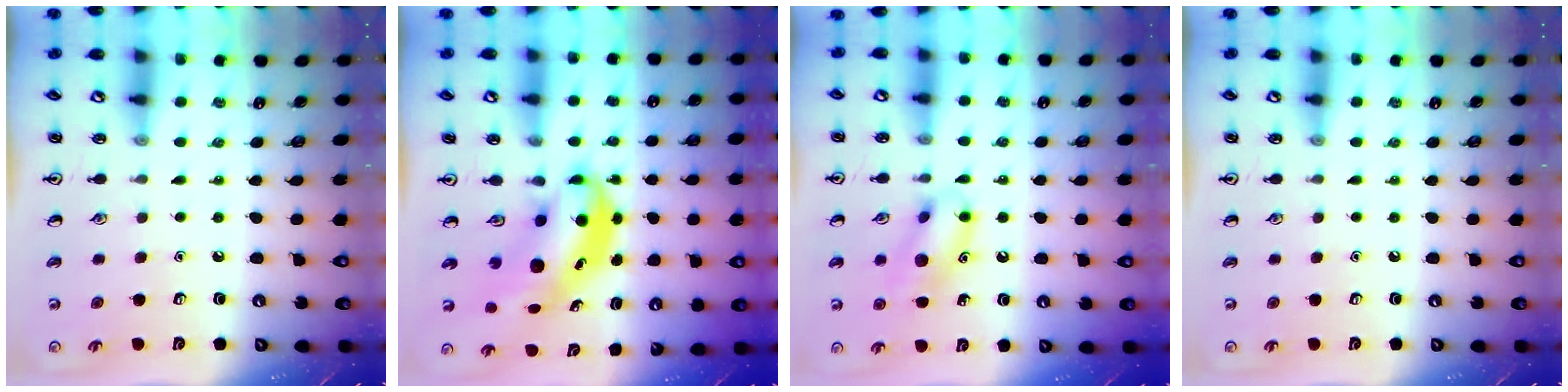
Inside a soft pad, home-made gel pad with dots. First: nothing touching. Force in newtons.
{"total": 6.7, "press": 6.5, "slide": 1.6}
{"total": 11.5, "press": 11.3, "slide": 2.2}
{"total": 0.0}